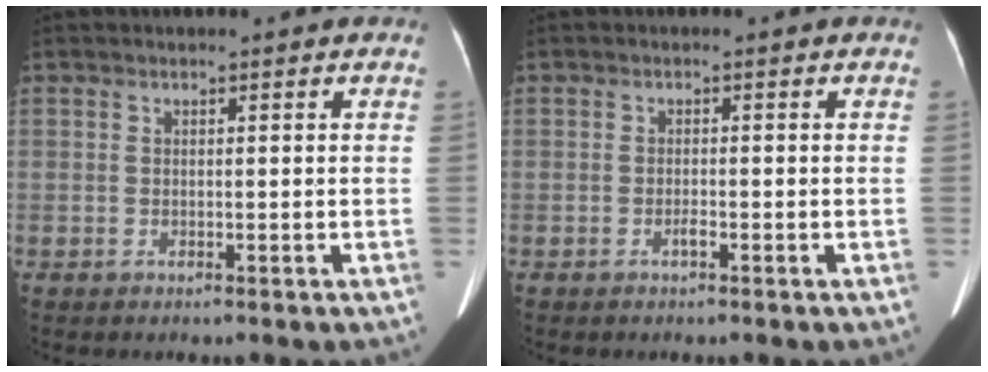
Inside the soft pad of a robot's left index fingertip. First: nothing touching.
{"total": 0.9, "force": [-0.6, 0.1, 0.7], "torque": [-0.015, -0.001, -0.008]}